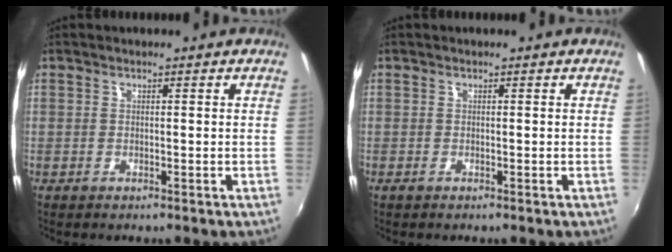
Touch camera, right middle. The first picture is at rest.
{"total": 0.0}